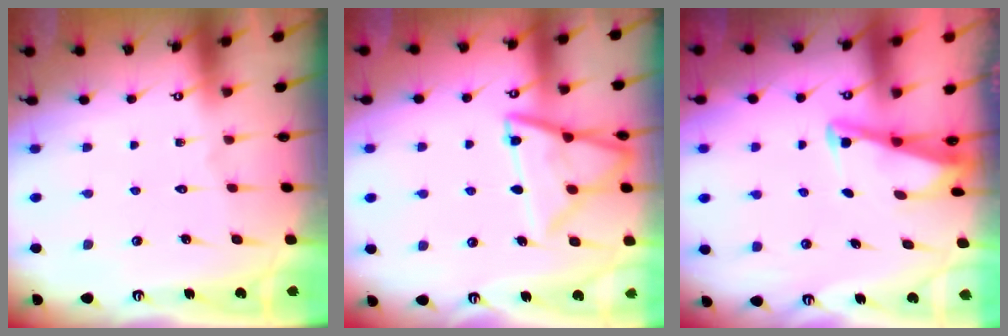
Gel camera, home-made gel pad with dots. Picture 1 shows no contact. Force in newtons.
{"total": 14.2, "press": 14.1, "slide": 1.4}
{"total": 2.7, "press": 2.7, "slide": 0.3}